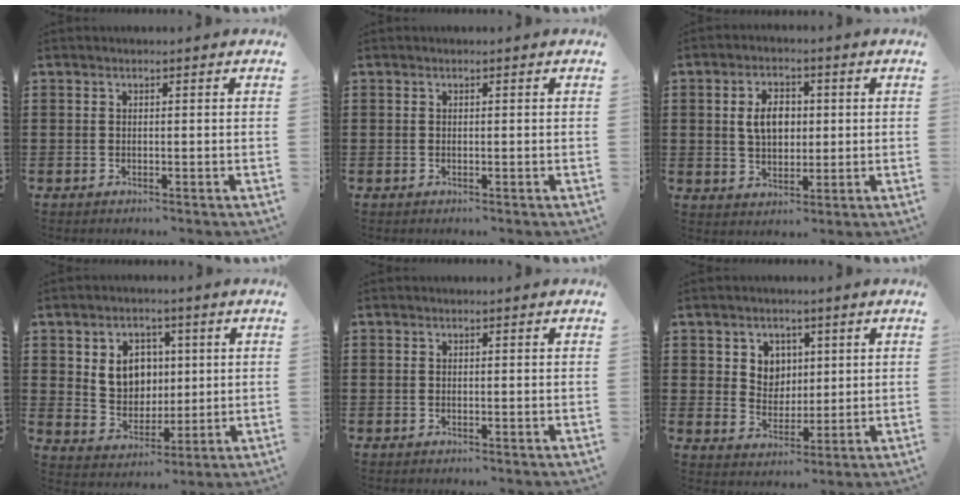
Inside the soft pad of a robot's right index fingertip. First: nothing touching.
{"total": 0.0}
{"total": 5.4, "force": [0.7, 3.4, 4.1], "torque": [-0.080, 0.004, 0.004]}
{"total": 6.8, "force": [1.8, 5.9, 3.0], "torque": [-0.068, 0.013, 0.028]}
{"total": 0.0}
{"total": 4.7, "force": [1.9, 4.2, 0.9], "torque": [-0.031, 0.008, 0.033]}